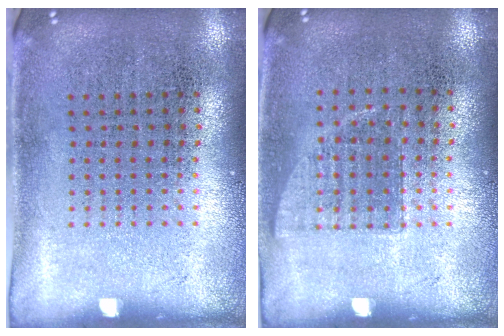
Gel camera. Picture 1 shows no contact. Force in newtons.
{"total": 0.8, "press": 0.7, "slide": 0.3}